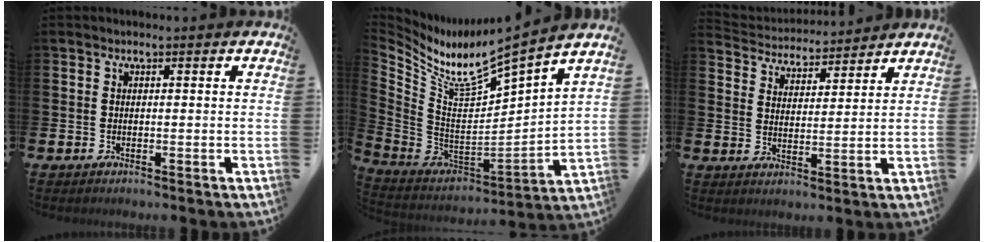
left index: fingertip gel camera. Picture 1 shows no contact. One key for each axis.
{"total": 7.1, "fx": 6.2, "fy": 0.1, "fz": 3.4, "tx": -0.099, "ty": -0.064, "tz": 0.094}
{"total": 4.3, "fx": 4.2, "fy": 0.8, "fz": -0.4, "tx": -0.017, "ty": -0.035, "tz": 0.071}